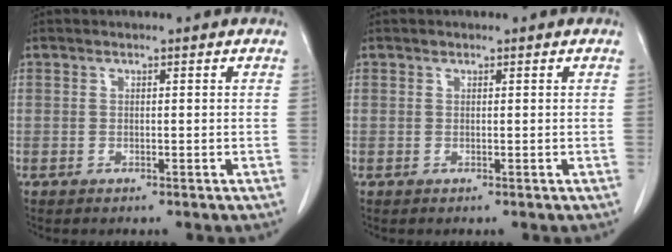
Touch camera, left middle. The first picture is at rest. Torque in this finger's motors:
{"motor_torque": [0.10, -0.07, -0.06, -0.01]}